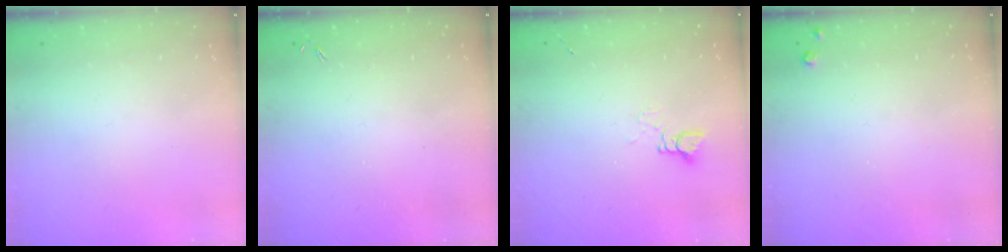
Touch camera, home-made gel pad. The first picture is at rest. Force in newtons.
{"total": 0.0}
{"total": 2.4, "press": 2.4, "slide": 0.3}
{"total": 3.2, "press": 3.2, "slide": 0.5}